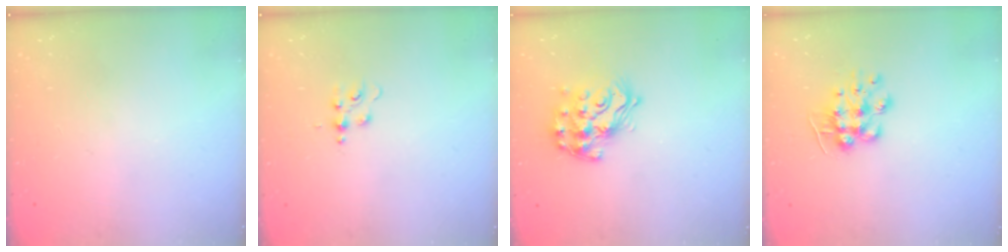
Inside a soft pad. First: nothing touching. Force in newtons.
{"total": 4.3, "press": 4.3, "slide": 0.5}
{"total": 16.9, "press": 16.9, "slide": 1.0}
{"total": 9.4, "press": 9.4, "slide": 0.6}